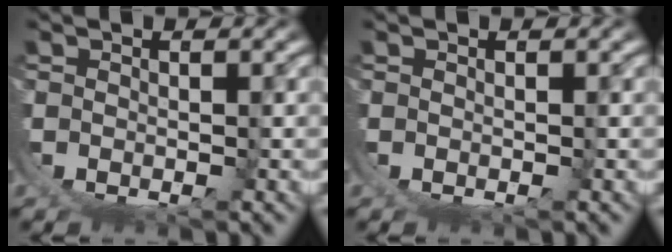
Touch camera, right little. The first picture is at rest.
{"total": 0.0}